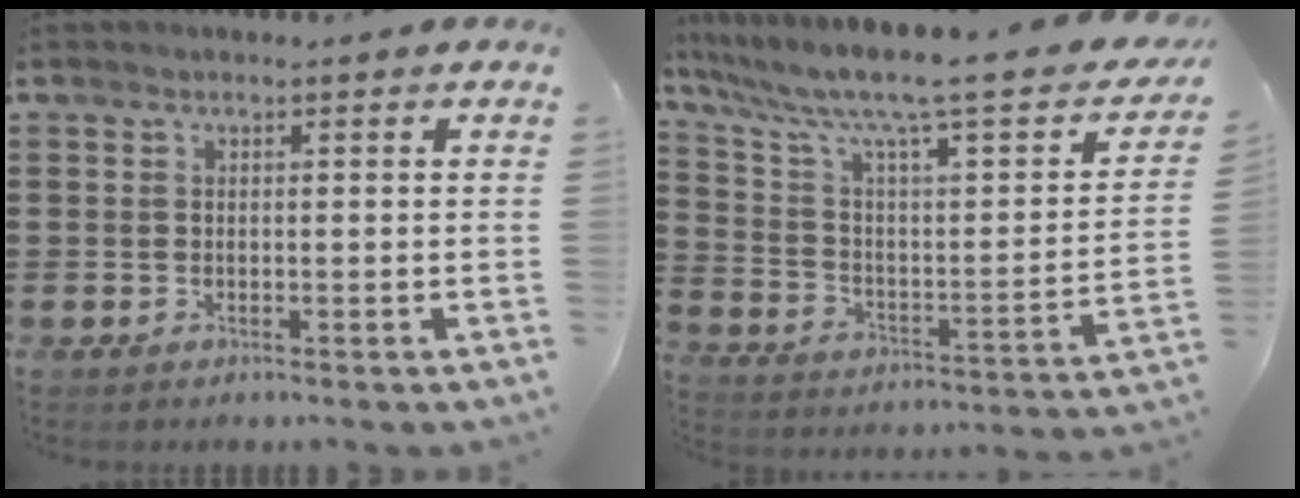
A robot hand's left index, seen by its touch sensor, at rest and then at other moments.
{"total": 9.9, "force": [7.1, 1.2, 6.8], "torque": [-0.151, -0.051, 0.108]}